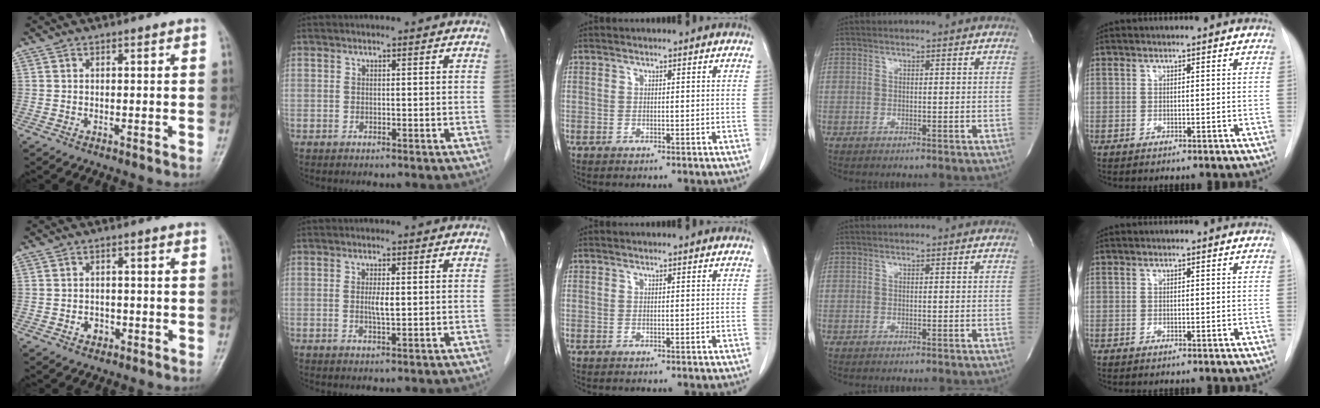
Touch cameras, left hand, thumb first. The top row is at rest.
{"thumb": {"total": 2.5, "force": [-1.1, 2.0, 1.0], "torque": [-0.003, 0.009, -0.014]}, "index": {"total": 2.1, "force": [0.0, 0.3, 2.0], "torque": [-0.043, -0.005, 0.001]}}